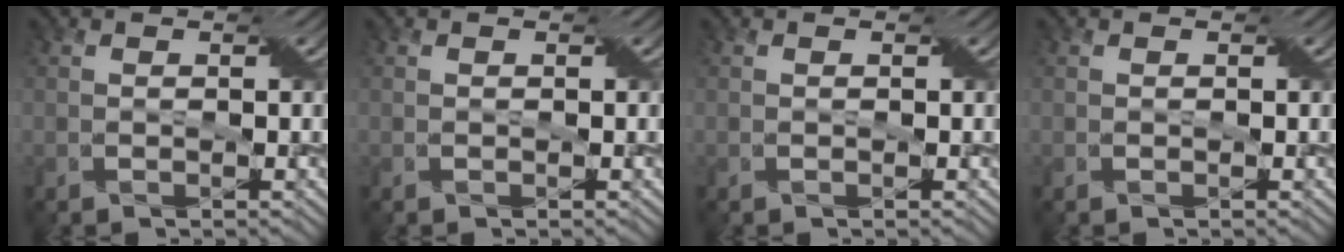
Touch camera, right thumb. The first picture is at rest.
{"total": 0.0}
{"total": 0.0}
{"total": 0.0}